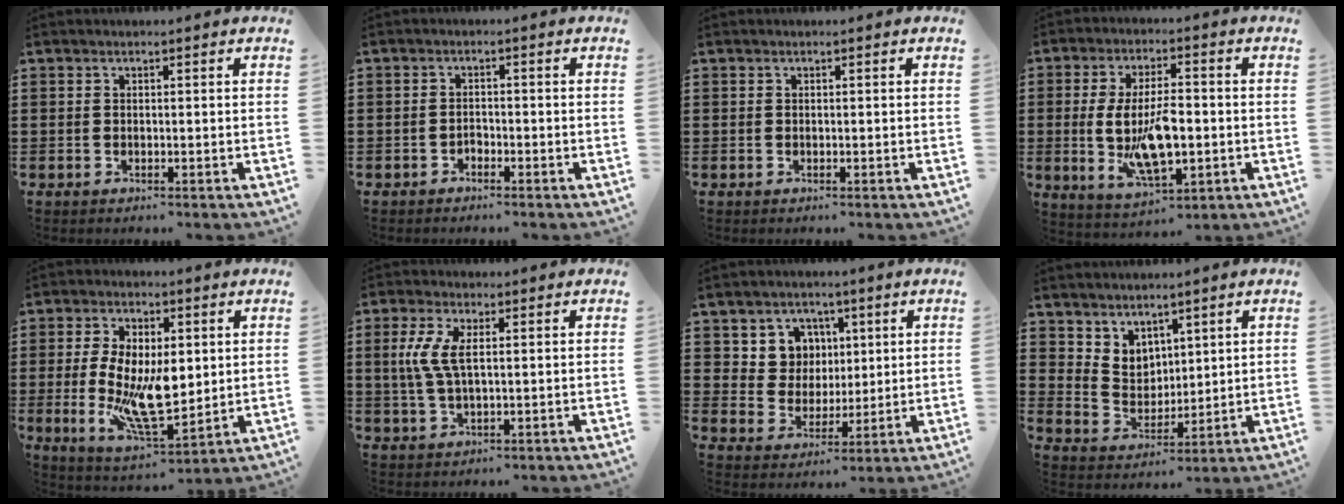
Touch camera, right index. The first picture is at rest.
{"total": 1.3, "force": [-1.0, 0.7, 0.2], "torque": [-0.008, 0.003, -0.023]}
{"total": 0.0}
{"total": 10.4, "force": [-1.2, 4.4, 9.4], "torque": [-0.193, -0.009, -0.025]}
{"total": 11.6, "force": [-0.4, 5.5, 10.2], "torque": [-0.197, -0.012, -0.005]}
{"total": 5.7, "force": [1.0, 2.3, 5.1], "torque": [-0.125, 0.000, 0.009]}
{"total": 7.1, "force": [2.9, 6.3, 1.4], "torque": [-0.056, 0.006, 0.054]}
{"total": 4.9, "force": [3.7, 3.2, 0.1], "torque": [-0.023, -0.008, 0.071]}